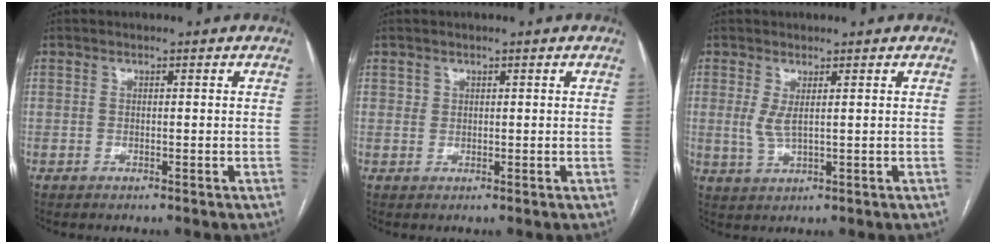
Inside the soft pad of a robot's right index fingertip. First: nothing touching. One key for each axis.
{"total": 0.7, "fx": 0.4, "fy": 0.6, "fz": 0.0, "tx": 0.010, "ty": 0.001, "tz": 0.004}
{"total": 2.8, "fx": 0.7, "fy": 0.6, "fz": 2.7, "tx": -0.064, "ty": -0.005, "tz": 0.022}